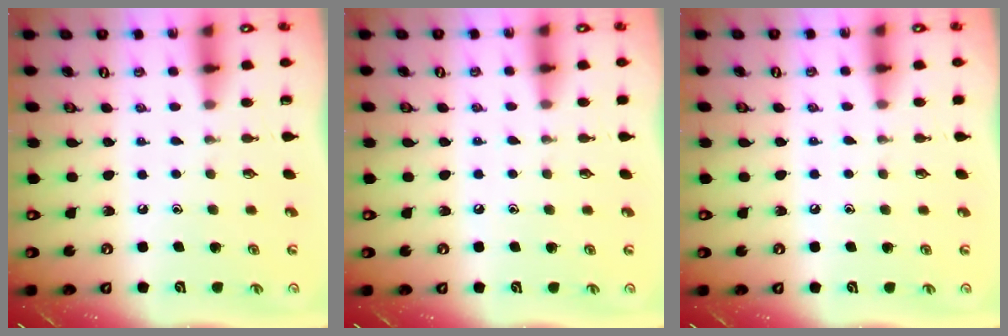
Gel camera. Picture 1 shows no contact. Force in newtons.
{"total": 5.3, "press": 5.2, "slide": 0.7}
{"total": 5.3, "press": 5.2, "slide": 0.7}